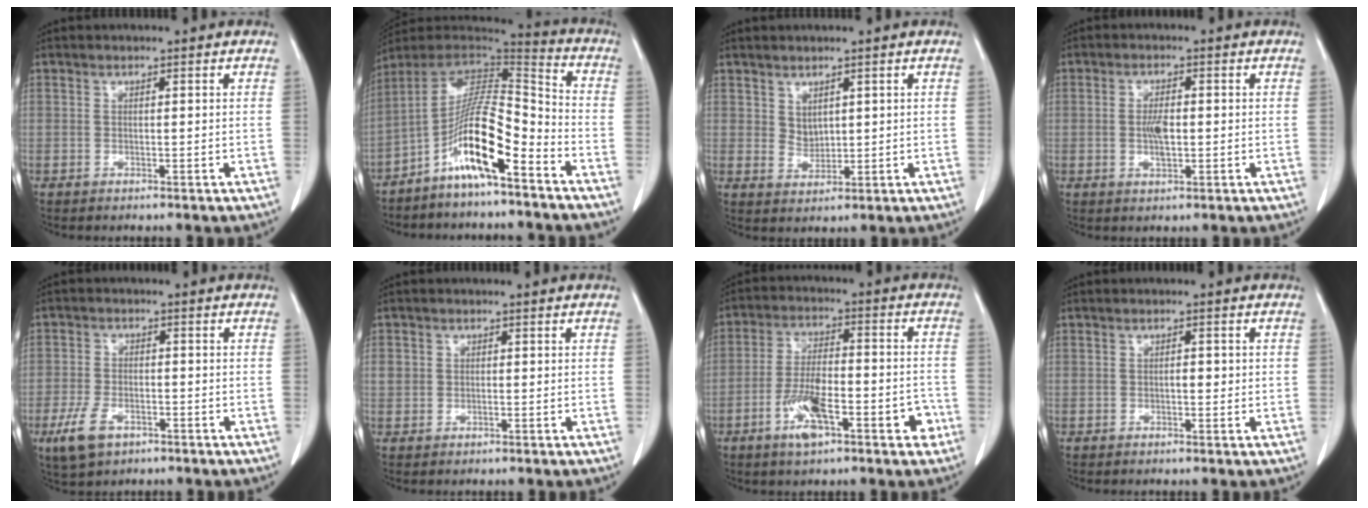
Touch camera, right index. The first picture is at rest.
{"total": 13.8, "force": [-7.2, 2.1, 11.6], "torque": [-0.213, 0.010, -0.131]}
{"total": 2.3, "force": [1.3, 1.5, 1.1], "torque": [-0.021, -0.005, 0.033]}
{"total": 3.5, "force": [-0.3, 1.2, 3.2], "torque": [-0.064, -0.001, -0.003]}
{"total": 5.9, "force": [-3.2, 3.1, 3.8], "torque": [-0.086, -0.006, -0.053]}
{"total": 2.0, "force": [0.1, 1.7, 0.9], "torque": [-0.021, 0.011, 0.004]}
{"total": 10.7, "force": [-5.0, 3.3, 8.9], "torque": [-0.154, 0.015, -0.081]}
{"total": 1.3, "force": [-0.1, 0.5, 1.2], "torque": [-0.020, 0.002, -0.002]}